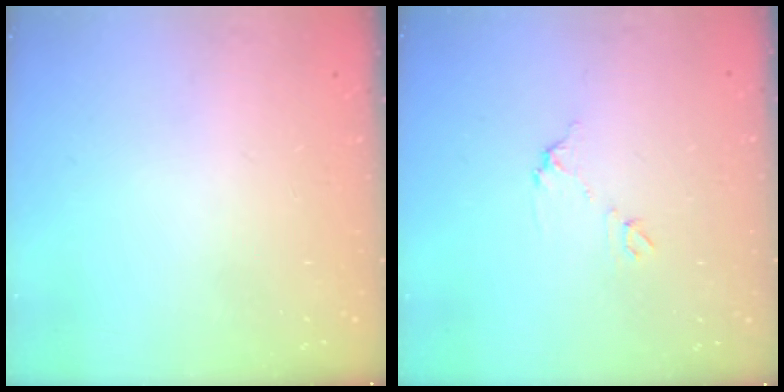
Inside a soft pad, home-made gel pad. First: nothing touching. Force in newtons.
{"total": 5.5, "press": 5.5, "slide": 0.3}